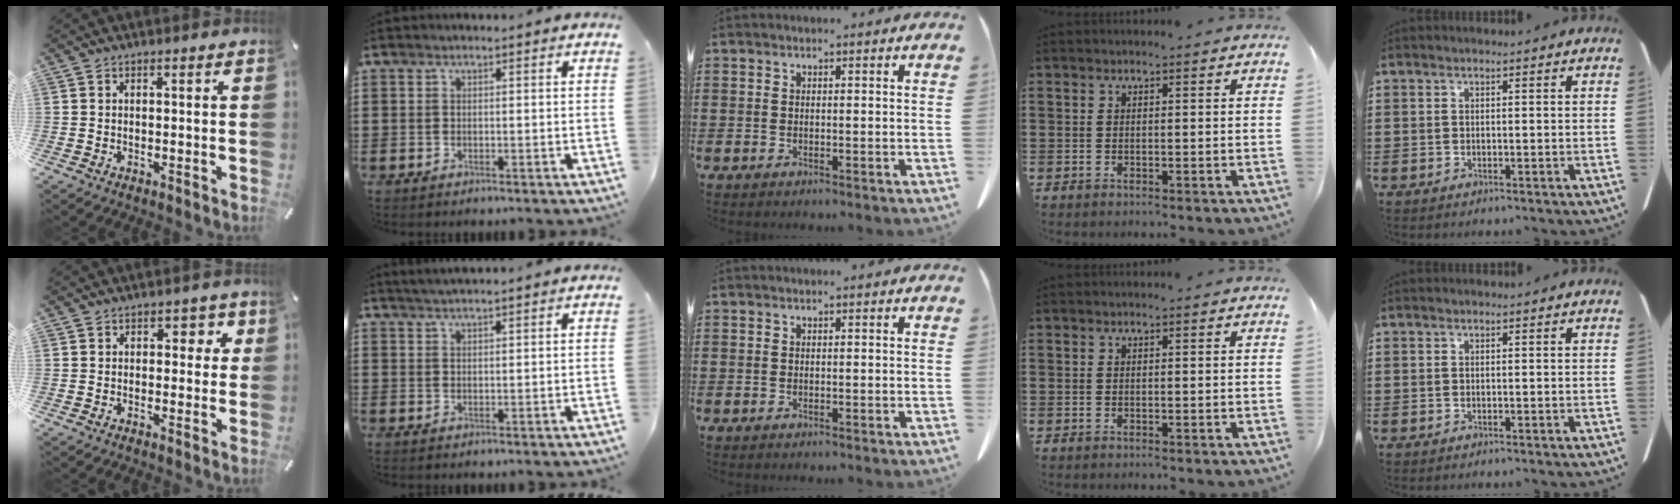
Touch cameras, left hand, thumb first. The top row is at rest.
{"thumb": {"total": 3.7, "force": [0.9, 2.7, 2.4], "torque": [-0.012, -0.005, 0.003]}, "index": {"total": 1.7, "force": [1.6, -0.2, 0.6], "torque": [-0.013, 0.001, 0.030]}}